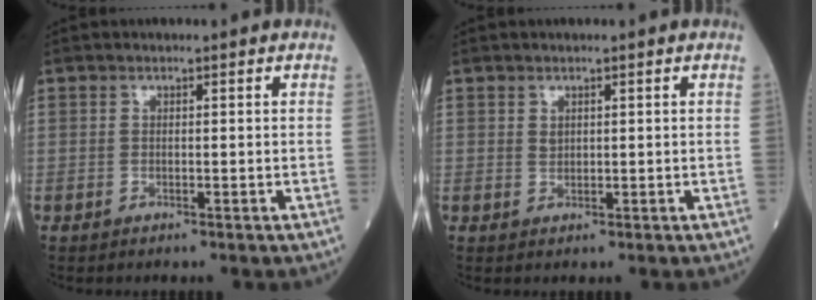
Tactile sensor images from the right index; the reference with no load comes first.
{"total": 0.7, "force": [0.3, 0.6, 0.3], "torque": [-0.001, -0.002, 0.006]}